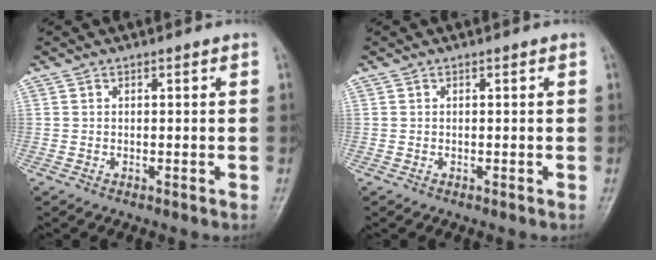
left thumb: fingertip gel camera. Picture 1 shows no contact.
{"total": 0.0}